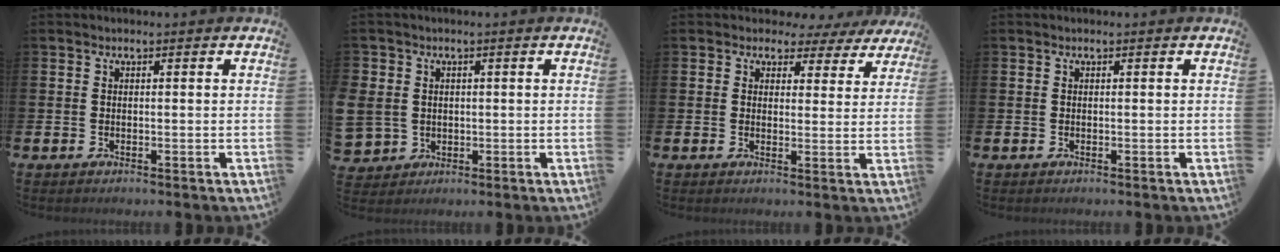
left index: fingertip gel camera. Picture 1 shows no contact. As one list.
[{"total": 4.3, "force": [0.9, 4.2, 0.8], "torque": [-0.026, 0.008, 0.016]}, {"total": 3.0, "force": [2.0, 2.1, 0.4], "torque": [0.000, -0.017, 0.026]}, {"total": 0.0}]